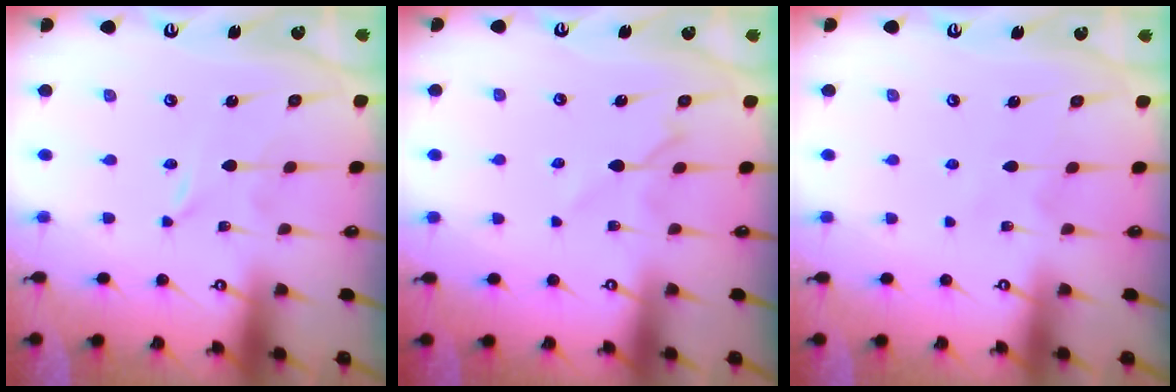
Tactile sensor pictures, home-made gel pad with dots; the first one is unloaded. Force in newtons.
{"total": 6.1, "press": 6.0, "slide": 0.9}
{"total": 4.2, "press": 4.2, "slide": 0.5}